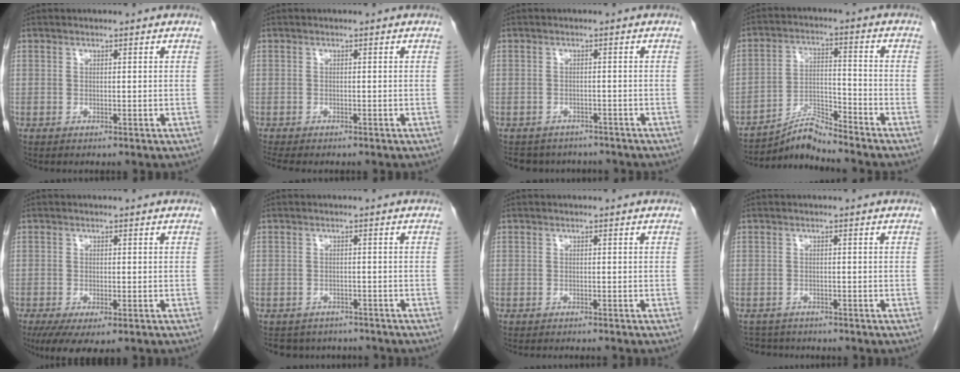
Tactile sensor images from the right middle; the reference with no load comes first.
{"total": 3.9, "force": [-3.3, 0.9, 1.8], "torque": [-0.023, -0.009, -0.048]}
{"total": 7.6, "force": [-6.9, 3.1, 1.1], "torque": [-0.019, 0.004, -0.083]}
{"total": 6.3, "force": [-6.1, -1.0, 0.7], "torque": [-0.022, 0.004, -0.111]}
{"total": 6.9, "force": [-4.4, 2.2, 4.8], "torque": [-0.073, -0.019, -0.069]}
{"total": 7.3, "force": [-6.6, 2.9, 1.0], "torque": [-0.016, 0.004, -0.081]}
{"total": 4.1, "force": [-3.7, 0.1, 1.7], "torque": [-0.014, -0.004, -0.051]}
{"total": 3.8, "force": [-3.6, 1.1, 0.0], "torque": [0.001, -0.006, -0.056]}